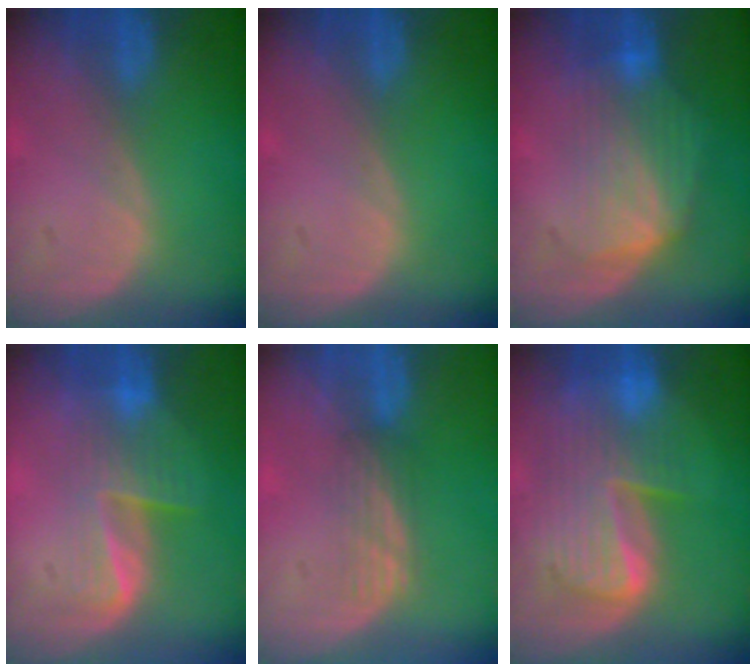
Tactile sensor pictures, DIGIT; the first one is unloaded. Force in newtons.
{"total": 0.0}
{"total": 7.3, "press": 7.2, "slide": 1.4}
{"total": 6.2, "press": 5.9, "slide": 1.9}
{"total": 3.1, "press": 2.5, "slide": 1.7}
{"total": 9.9, "press": 8.4, "slide": 5.1}